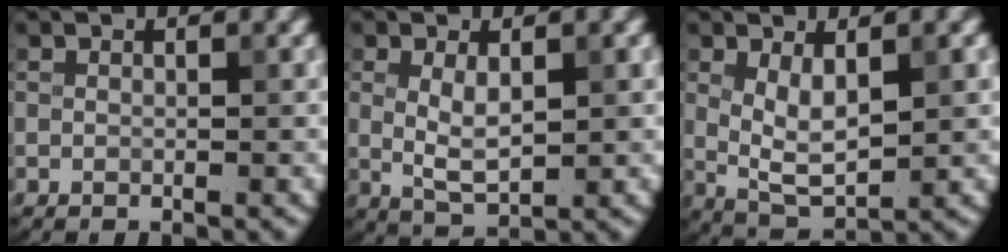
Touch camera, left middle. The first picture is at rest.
{"total": 3.0, "force": [0.5, 1.3, 2.7], "torque": [-0.054, -0.004, 0.014]}
{"total": 3.9, "force": [0.9, 1.6, 3.5], "torque": [-0.071, -0.007, 0.021]}